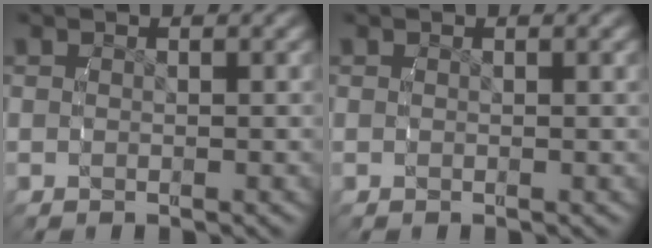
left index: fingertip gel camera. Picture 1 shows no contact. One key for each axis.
{"total": 0.0}